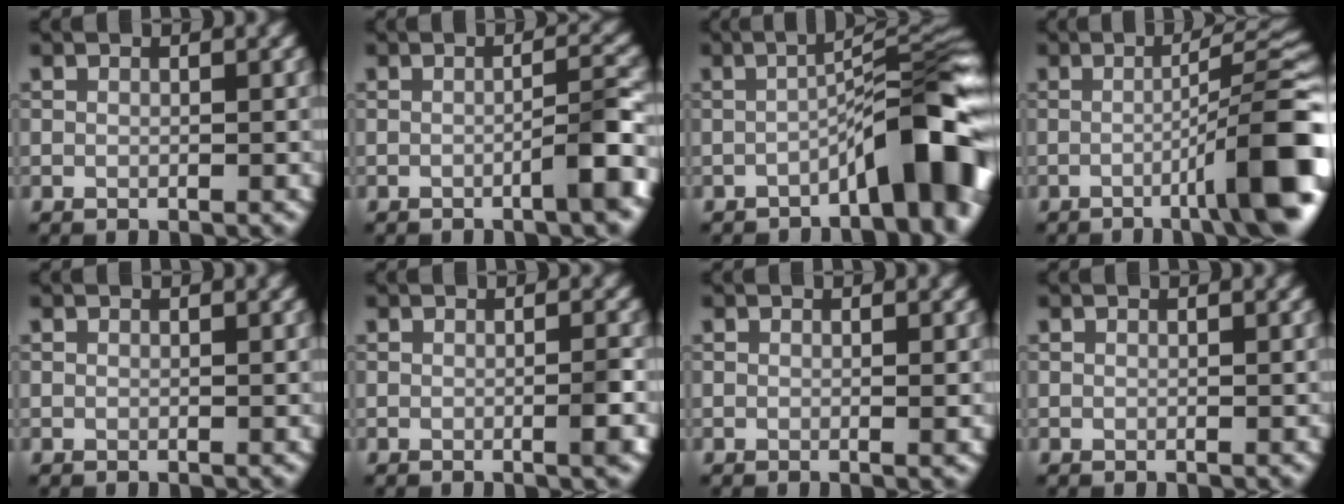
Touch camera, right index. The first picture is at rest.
{"total": 3.4, "force": [-1.5, 0.4, 3.0], "torque": [-0.040, 0.016, -0.030]}
{"total": 8.5, "force": [-3.7, 1.7, 7.5], "torque": [-0.093, 0.032, -0.061]}
{"total": 10.1, "force": [-3.5, 1.3, 9.3], "torque": [-0.111, 0.020, -0.054]}
{"total": 0.0}
{"total": 1.6, "force": [-0.4, 0.1, 1.5], "torque": [-0.021, 0.003, -0.010]}
{"total": 0.8, "force": [0.0, 0.1, 0.7], "torque": [-0.009, -0.002, -0.001]}
{"total": 0.0}